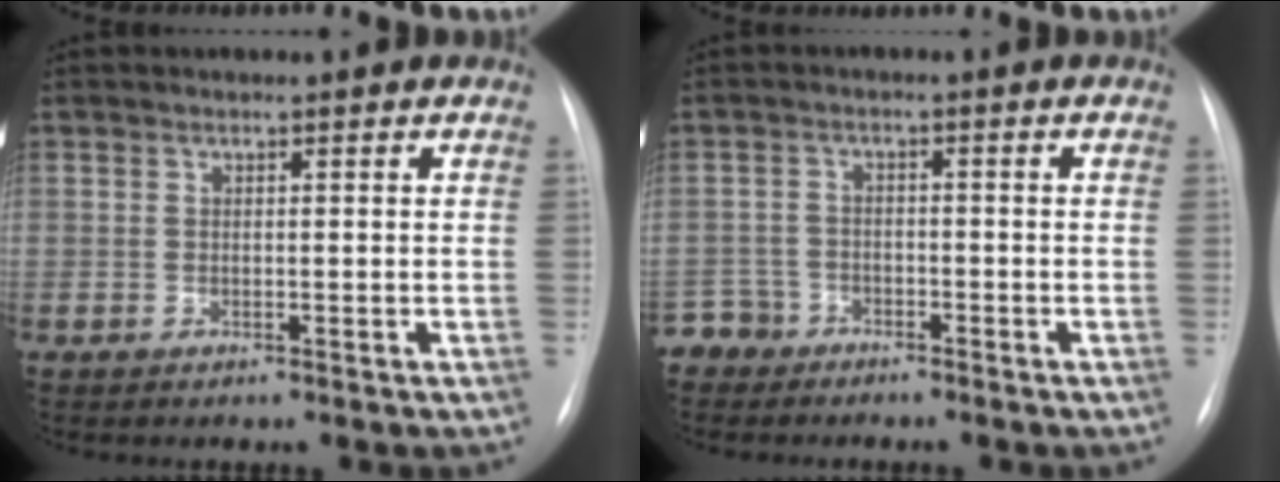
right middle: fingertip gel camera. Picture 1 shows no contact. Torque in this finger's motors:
{"motor_torque": [0.66, -0.62, 0.06, -0.01]}